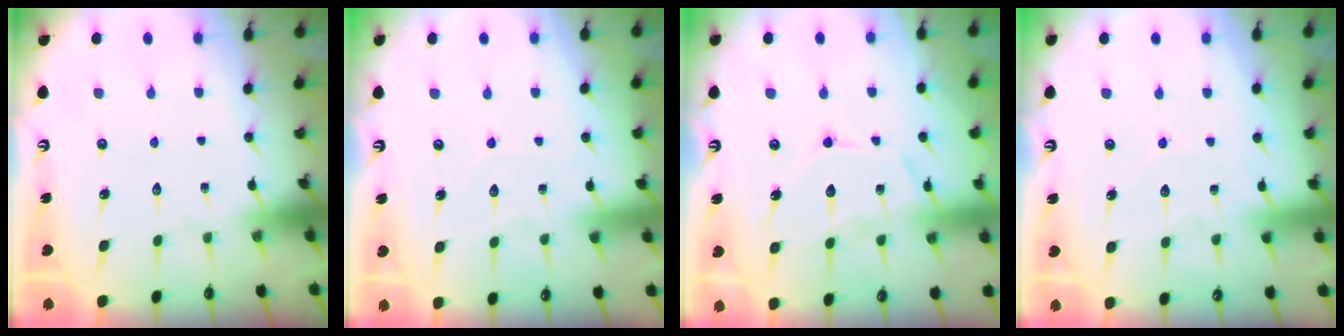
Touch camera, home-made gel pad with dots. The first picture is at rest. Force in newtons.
{"total": 2.5, "press": 2.5, "slide": 0.2}
{"total": 11.5, "press": 11.5, "slide": 0.9}
{"total": 5.5, "press": 5.5, "slide": 0.5}